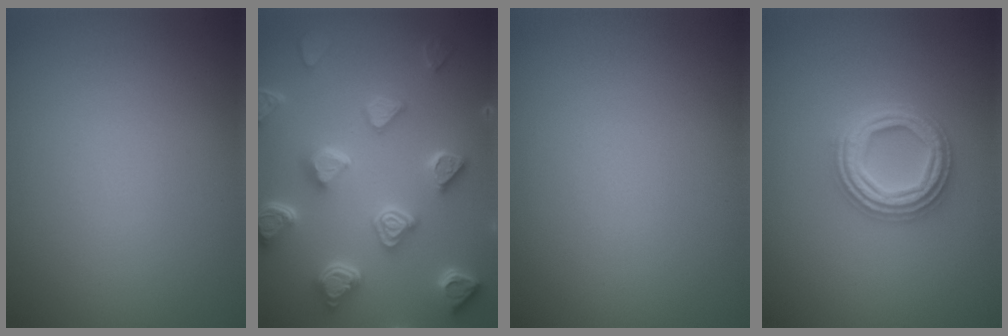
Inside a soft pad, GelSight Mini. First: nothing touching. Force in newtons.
{"total": 7.2, "press": 5.8, "slide": 4.3}
{"total": 0.0}
{"total": 4.7, "press": 4.6, "slide": 0.7}